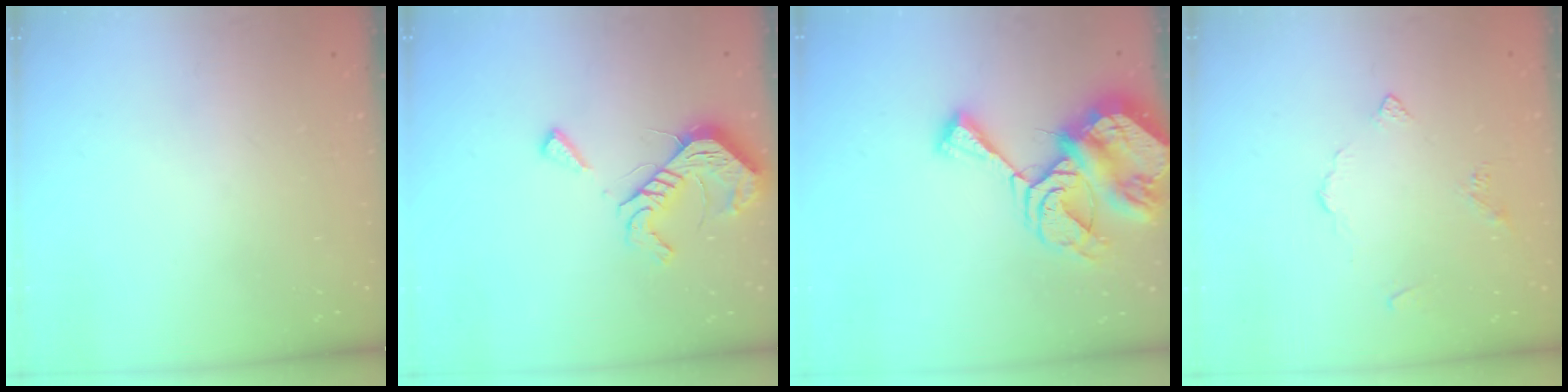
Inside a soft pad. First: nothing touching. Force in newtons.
{"total": 13.1, "press": 13.1, "slide": 0.5}
{"total": 12.8, "press": 12.7, "slide": 1.7}
{"total": 3.5, "press": 3.4, "slide": 0.7}